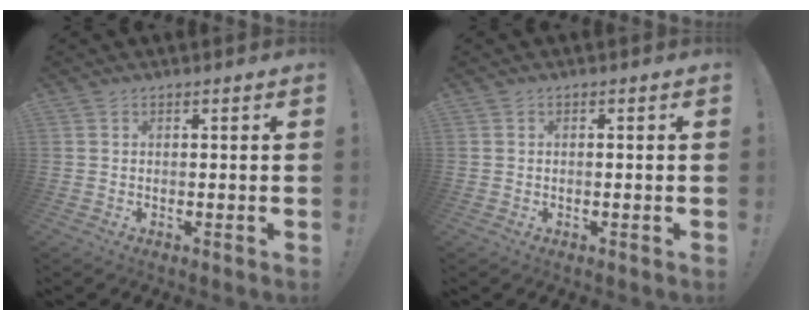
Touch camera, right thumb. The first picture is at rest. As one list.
[{"total": 0.6, "force": [-0.5, 0.1, 0.3], "torque": [-0.013, 0.003, -0.008]}]